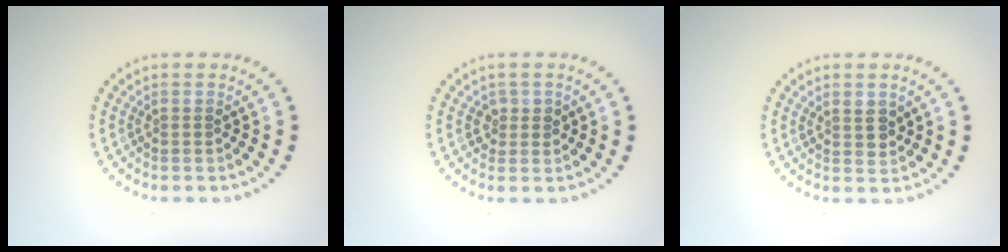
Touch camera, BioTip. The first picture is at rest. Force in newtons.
{"total": 1.4, "press": 1.3, "slide": 0.6}
{"total": 1.8, "press": 1.6, "slide": 0.9}